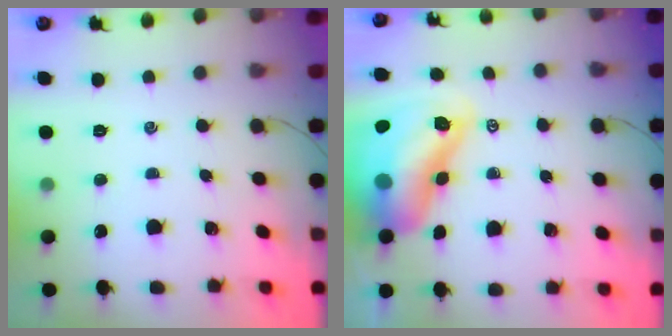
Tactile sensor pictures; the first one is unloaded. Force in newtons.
{"total": 16.4, "press": 15.7, "slide": 4.8}